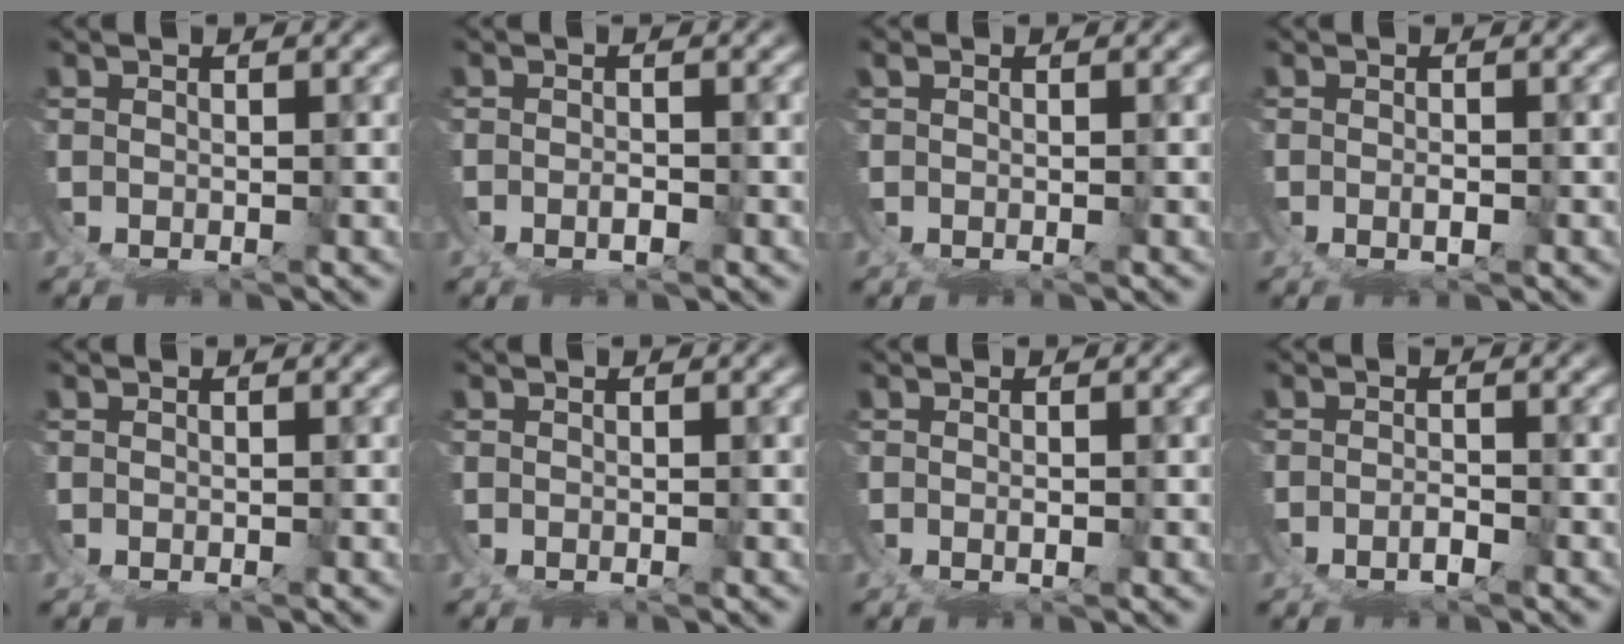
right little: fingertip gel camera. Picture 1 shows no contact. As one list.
[{"total": 1.0, "force": [-0.6, -0.3, 0.8], "torque": [-0.012, 0.001, -0.011]}, {"total": 0.6, "force": [0.5, -0.3, 0.1], "torque": [-0.005, 0.004, 0.009]}, {"total": 1.0, "force": [-0.4, -0.1, 0.9], "torque": [-0.015, -0.002, -0.006]}, {"total": 0.0}, {"total": 0.0}, {"total": 0.6, "force": [-0.1, 0.1, 0.6], "torque": [-0.014, -0.004, 0.000]}, {"total": 1.4, "force": [-0.9, -0.5, 1.0], "torque": [-0.011, 0.001, -0.017]}]